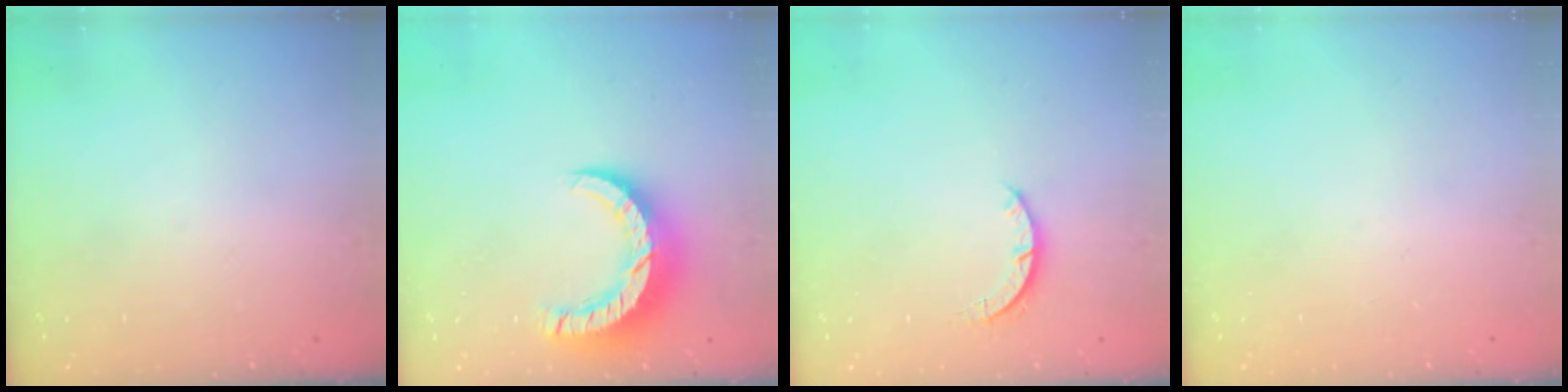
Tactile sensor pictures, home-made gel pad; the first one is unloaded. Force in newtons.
{"total": 10.3, "press": 10.2, "slide": 0.7}
{"total": 2.7, "press": 2.7, "slide": 0.4}
{"total": 0.0}